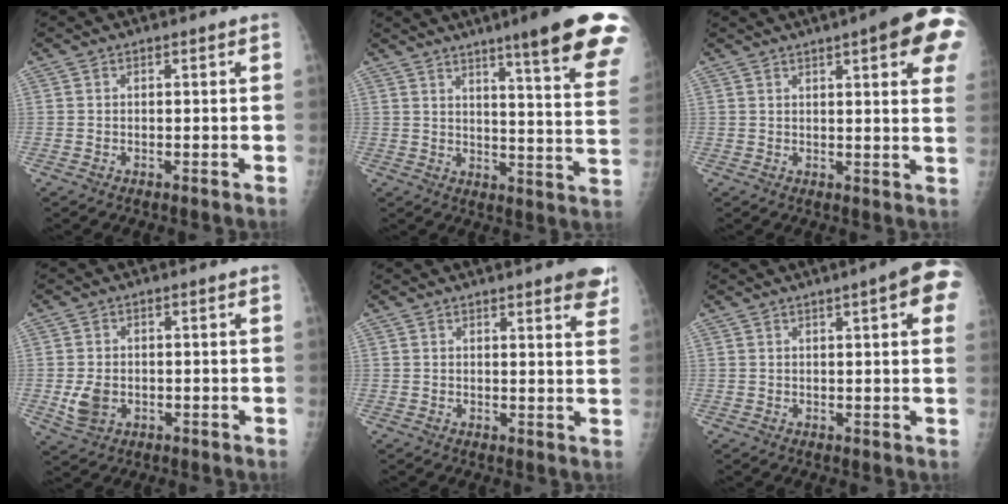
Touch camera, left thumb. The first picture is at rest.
{"total": 21.0, "force": [13.9, 1.8, 15.6], "torque": [-0.185, -0.069, 0.172]}
{"total": 15.0, "force": [7.2, 3.1, 12.8], "torque": [-0.142, -0.014, 0.077]}
{"total": 4.6, "force": [-1.0, 3.5, 2.9], "torque": [-0.048, 0.001, -0.010]}
{"total": 7.0, "force": [4.9, 1.5, 4.8], "torque": [-0.036, -0.017, 0.049]}
{"total": 8.8, "force": [3.5, 1.6, 7.9], "torque": [-0.082, 0.001, 0.033]}